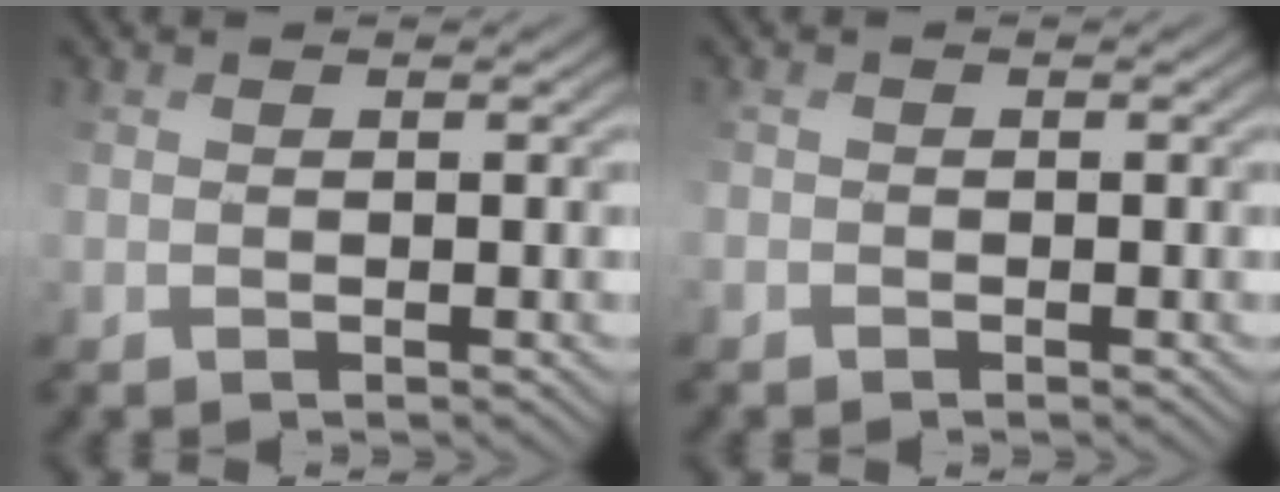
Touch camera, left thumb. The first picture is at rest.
{"total": 0.9, "force": [-0.8, 0.4, -0.1], "torque": [0.004, 0.000, -0.017]}